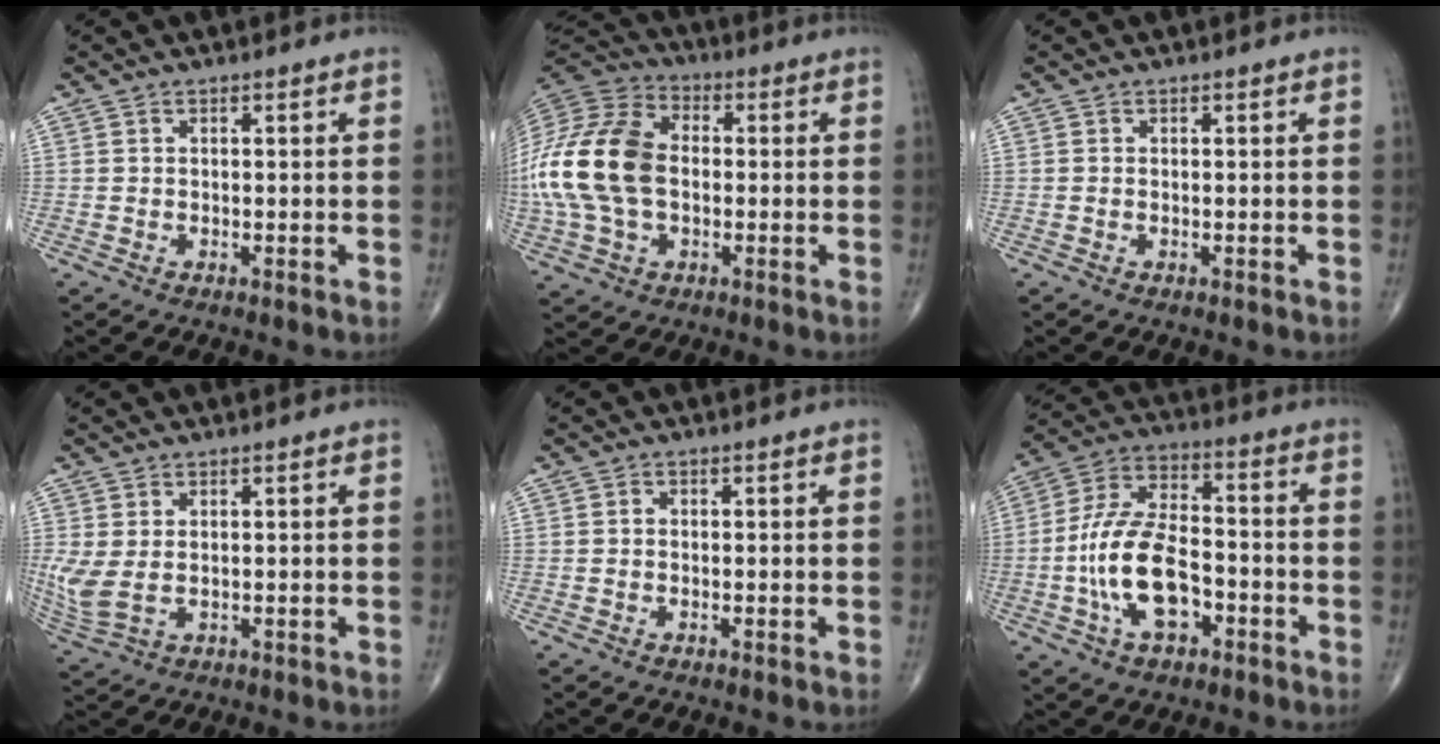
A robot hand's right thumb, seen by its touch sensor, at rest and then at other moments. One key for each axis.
{"total": 21.0, "fx": -0.9, "fy": 13.7, "fz": 15.9, "tx": -0.348, "ty": 0.020, "tz": -0.018}
{"total": 0.0}
{"total": 6.2, "fx": 0.5, "fy": 3.6, "fz": 5.0, "tx": -0.132, "ty": 0.000, "tz": 0.024}
{"total": 0.5, "fx": 0.0, "fy": 0.4, "fz": 0.3, "tx": -0.002, "ty": 0.001, "tz": -0.002}
{"total": 15.2, "fx": -4.3, "fy": 8.1, "fz": 12.1, "tx": -0.230, "ty": 0.038, "tz": -0.080}